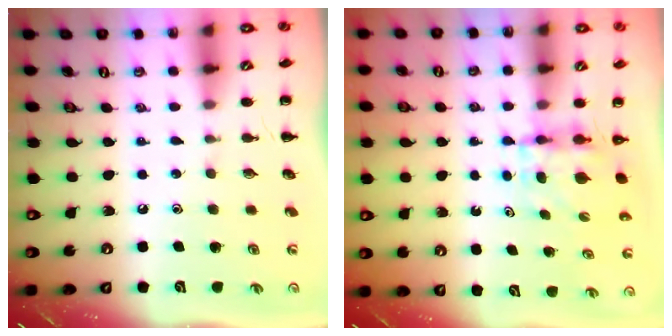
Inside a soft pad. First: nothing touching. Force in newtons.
{"total": 3.9, "press": 3.9, "slide": 0.3}